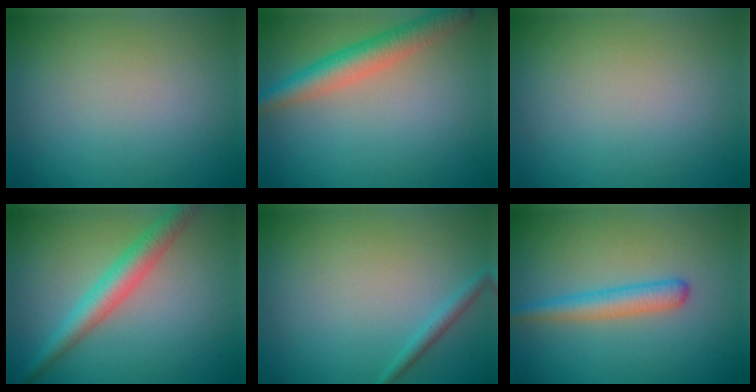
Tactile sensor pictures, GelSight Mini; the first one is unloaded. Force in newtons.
{"total": 4.2, "press": 4.2, "slide": 0.1}
{"total": 0.0}
{"total": 3.8, "press": 3.8, "slide": 0.0}
{"total": 1.1, "press": 1.1, "slide": 0.0}
{"total": 2.7, "press": 2.7, "slide": 0.1}